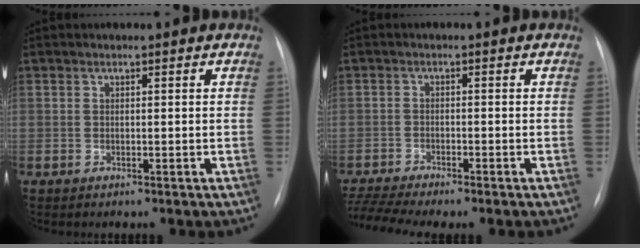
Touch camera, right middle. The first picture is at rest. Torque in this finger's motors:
{"motor_torque": [1.03, -1.11, 0.13, 0.04]}